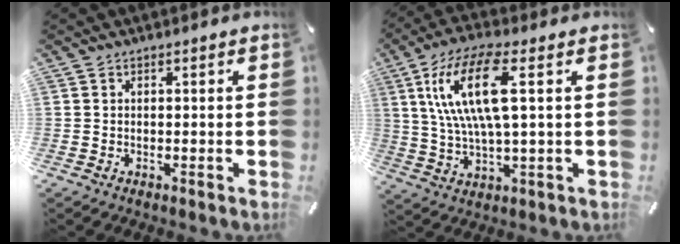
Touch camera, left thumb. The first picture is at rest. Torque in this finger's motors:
{"motor_torque": [0.69, 0.59, 1.53, -1.23, 0.72]}